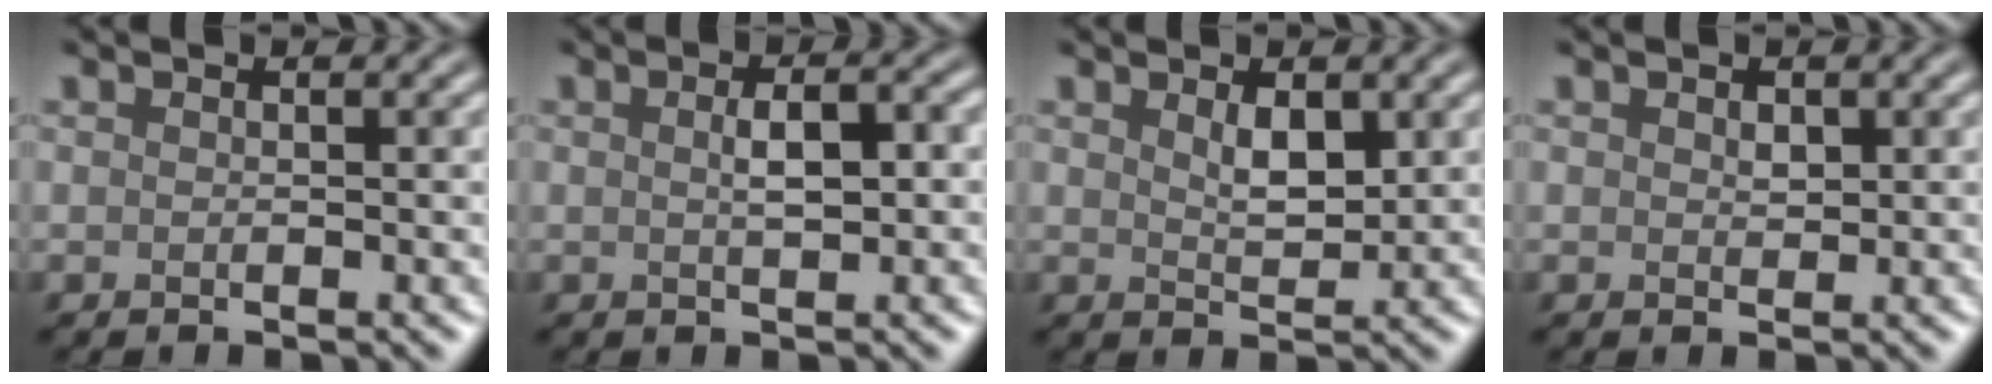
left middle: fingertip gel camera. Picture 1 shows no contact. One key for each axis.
{"total": 2.6, "fx": 0.2, "fy": 0.8, "fz": 2.5, "tx": -0.046, "ty": 0.003, "tz": 0.005}
{"total": 2.2, "fx": 0.9, "fy": 1.0, "fz": 1.7, "tx": -0.031, "ty": -0.004, "tz": 0.020}
{"total": 0.9, "fx": 0.3, "fy": 0.6, "fz": 0.6, "tx": -0.010, "ty": -0.002, "tz": 0.007}